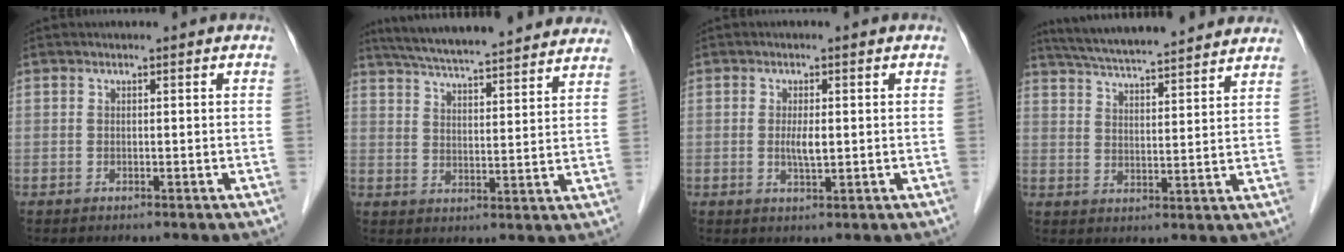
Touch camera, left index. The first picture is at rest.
{"total": 24.5, "force": [22.1, 2.7, 10.4], "torque": [-0.167, 0.014, 0.294]}
{"total": 2.6, "force": [0.0, 0.5, 2.5], "torque": [-0.052, -0.003, 0.004]}
{"total": 18.7, "force": [16.8, 1.7, 8.1], "torque": [-0.132, 0.037, 0.238]}